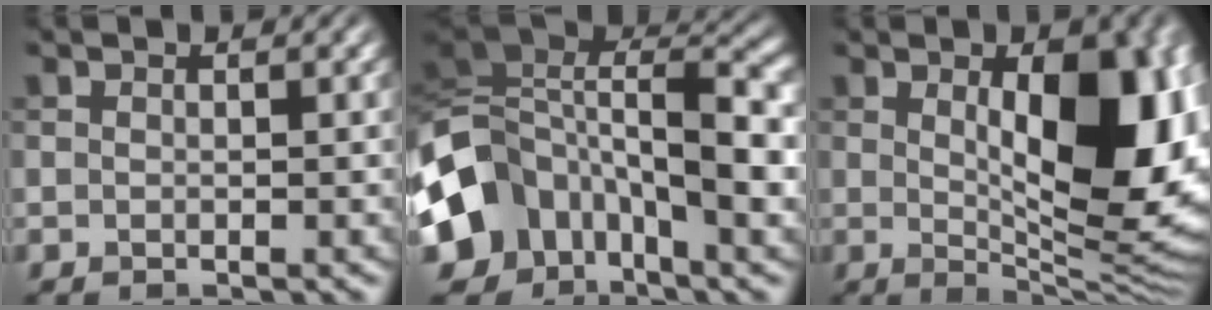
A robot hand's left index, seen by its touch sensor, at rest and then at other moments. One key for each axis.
{"total": 14.1, "fx": -3.3, "fy": 8.7, "fz": 10.6, "tx": -0.203, "ty": 0.010, "tz": -0.058}
{"total": 11.8, "fx": 1.2, "fy": 4.7, "fz": 10.8, "tx": -0.136, "ty": -0.011, "tz": 0.028}